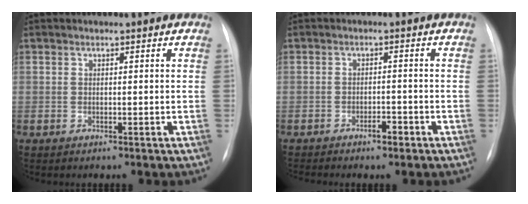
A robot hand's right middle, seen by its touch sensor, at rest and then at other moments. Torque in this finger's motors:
{"motor_torque": [0.48, -0.51, 0.08, 0.02]}